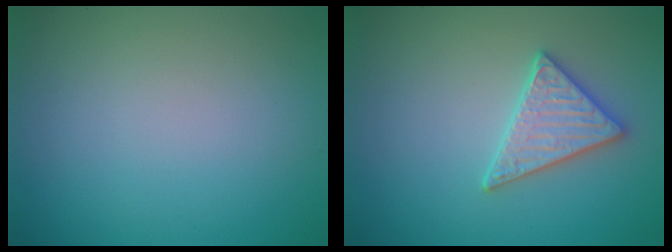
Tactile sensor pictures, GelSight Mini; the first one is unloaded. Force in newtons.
{"total": 3.1, "press": 3.0, "slide": 0.4}